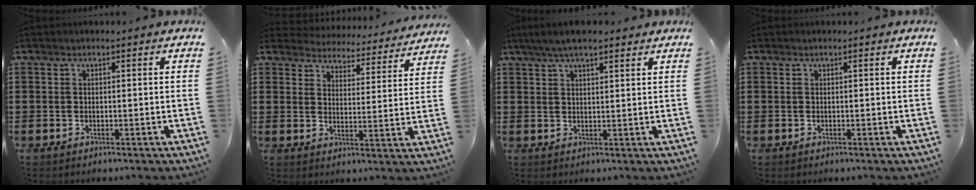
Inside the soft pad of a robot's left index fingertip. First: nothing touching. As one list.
[{"total": 4.2, "force": [4.2, 0.1, -0.4], "torque": [-0.013, -0.041, 0.067]}, {"total": 4.7, "force": [3.5, 1.1, 2.8], "torque": [-0.061, 0.005, 0.064]}, {"total": 0.0}]